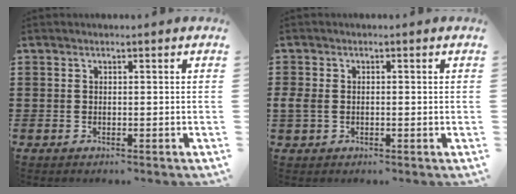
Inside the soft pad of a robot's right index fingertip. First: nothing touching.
{"total": 1.6, "force": [-0.4, 1.1, 1.1], "torque": [-0.032, -0.002, -0.012]}